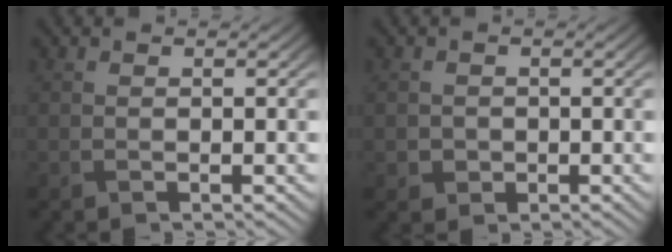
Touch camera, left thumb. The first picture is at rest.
{"total": 1.4, "force": [-0.3, 1.3, 0.3], "torque": [-0.004, -0.004, -0.009]}